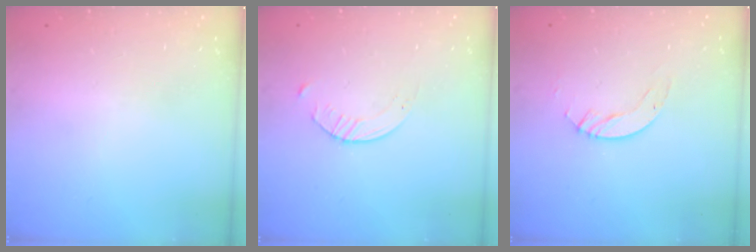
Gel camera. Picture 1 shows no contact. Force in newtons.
{"total": 2.8, "press": 2.7, "slide": 0.3}
{"total": 3.0, "press": 3.0, "slide": 0.2}